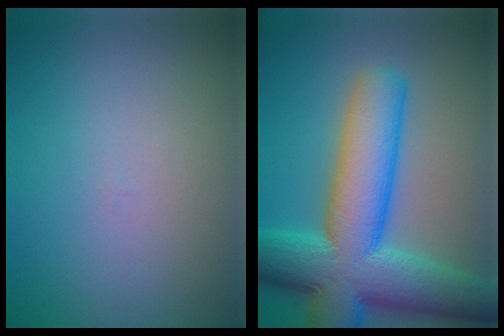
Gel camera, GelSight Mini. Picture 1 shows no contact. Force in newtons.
{"total": 13.1, "press": 13.1, "slide": 0.5}